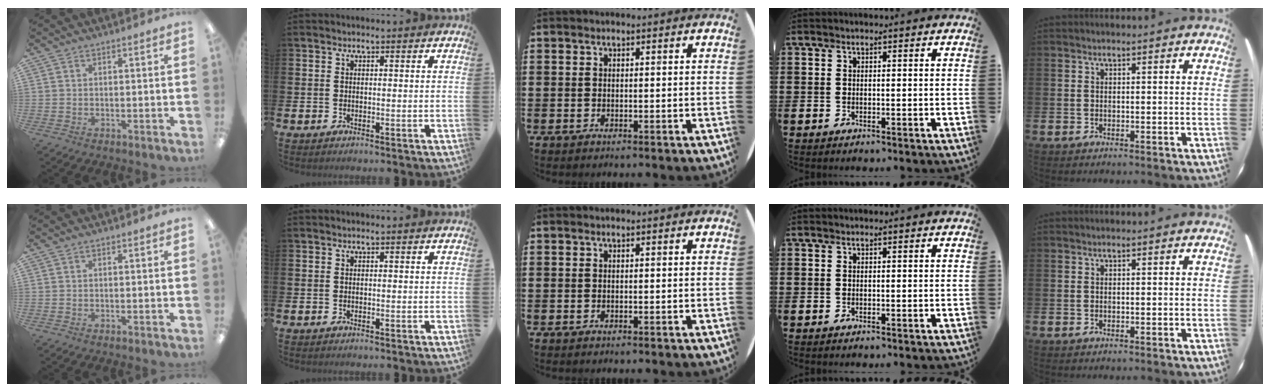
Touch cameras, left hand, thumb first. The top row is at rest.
{}